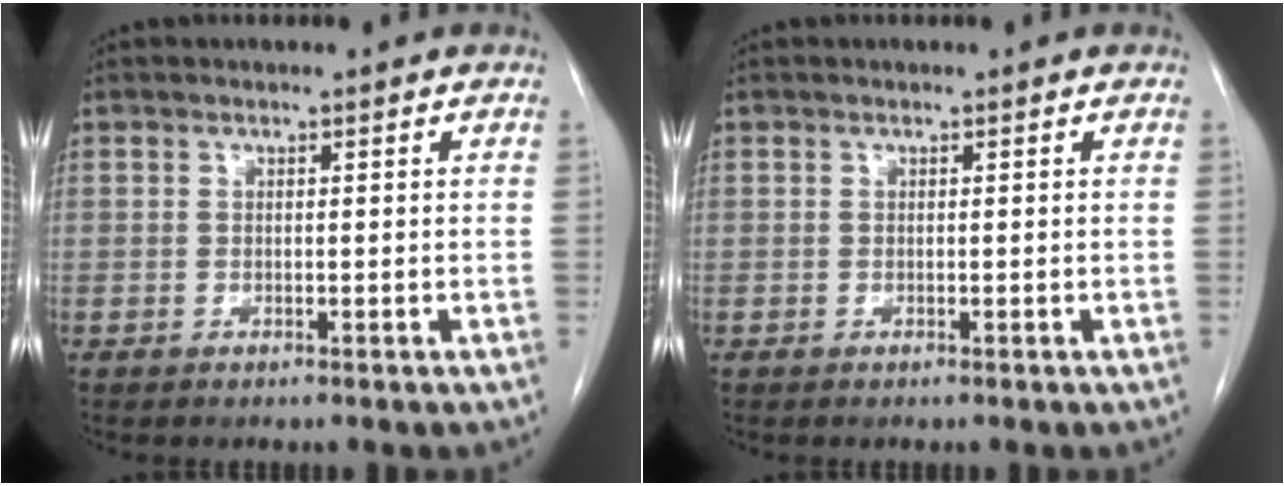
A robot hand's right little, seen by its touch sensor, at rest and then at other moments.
{"total": 0.0}